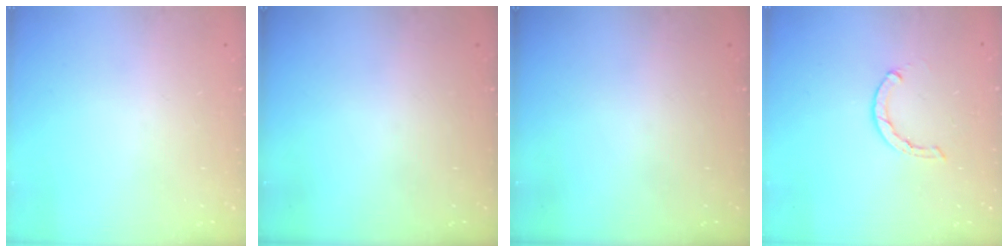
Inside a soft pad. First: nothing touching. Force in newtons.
{"total": 0.0}
{"total": 0.0}
{"total": 1.6, "press": 1.5, "slide": 0.4}